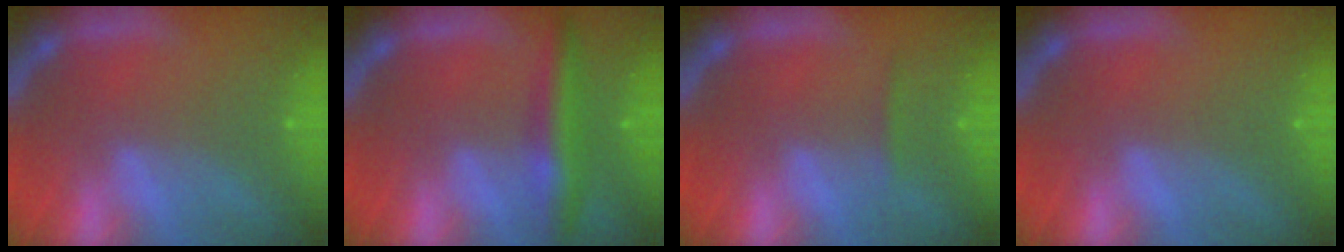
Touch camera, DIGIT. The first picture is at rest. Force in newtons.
{"total": 4.5}
{"total": 0.9}
{"total": 0.0}